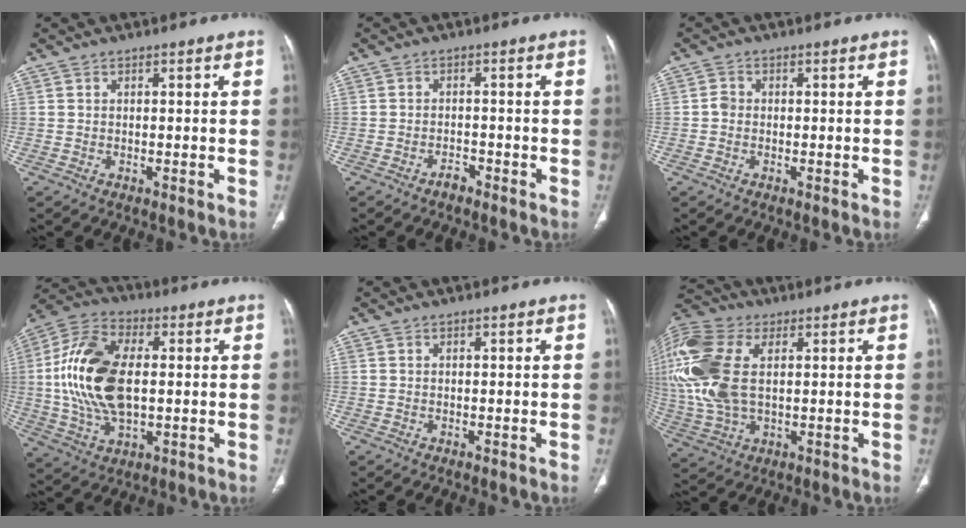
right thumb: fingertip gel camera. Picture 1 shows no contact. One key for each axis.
{"total": 1.6, "fx": -1.4, "fy": 0.7, "fz": 0.5, "tx": -0.011, "ty": 0.007, "tz": -0.024}
{"total": 1.5, "fx": -0.3, "fy": 1.2, "fz": 0.8, "tx": -0.011, "ty": 0.003, "tz": -0.010}
{"total": 18.4, "fx": 0.9, "fy": 10.0, "fz": 15.4, "tx": -0.316, "ty": 0.009, "tz": 0.016}
{"total": 0.0}
{"total": 19.6, "fx": 3.7, "fy": 11.3, "fz": 15.5, "tx": -0.388, "ty": 0.003, "tz": 0.065}